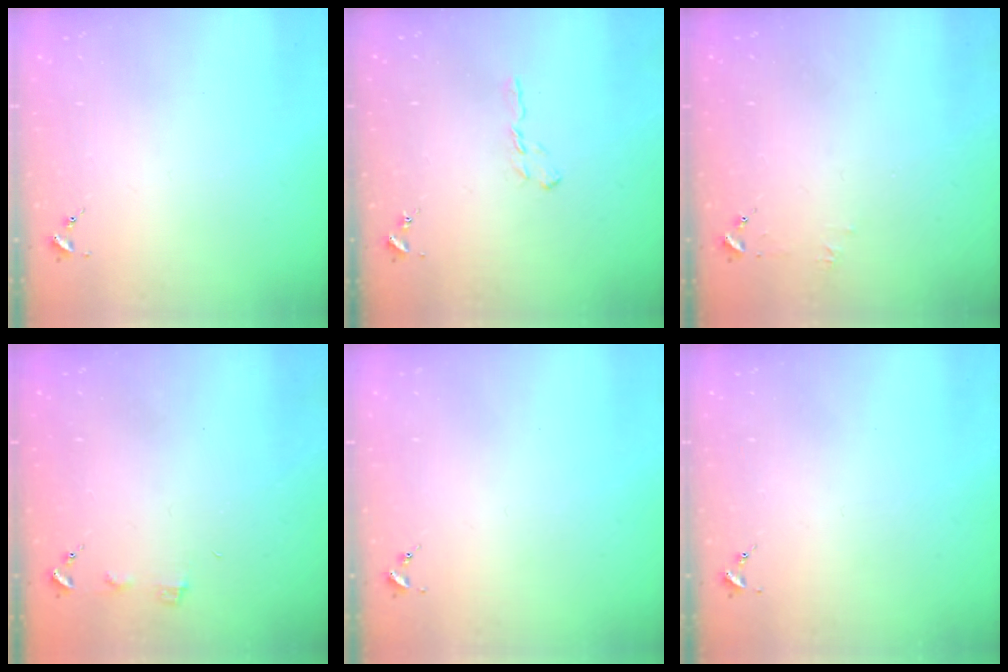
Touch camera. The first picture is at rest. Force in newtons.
{"total": 4.5, "press": 4.5, "slide": 0.7}
{"total": 3.5, "press": 3.5, "slide": 0.3}
{"total": 3.3, "press": 3.3, "slide": 0.4}
{"total": 0.0}
{"total": 0.0}